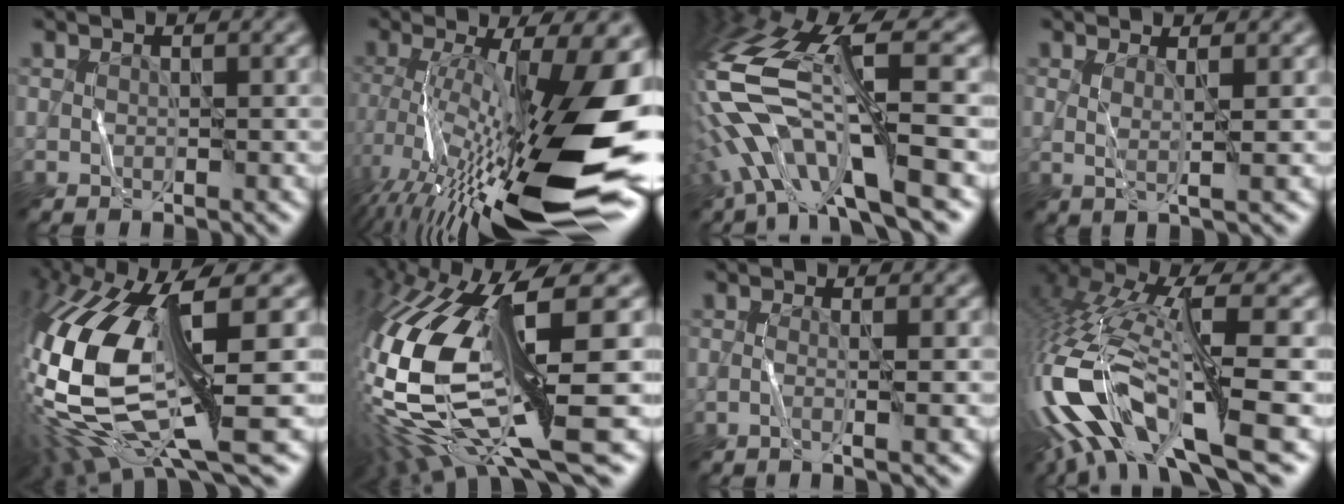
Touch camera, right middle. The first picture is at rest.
{"total": 17.1, "force": [-4.4, 4.3, 15.9], "torque": [-0.281, 0.007, -0.073]}
{"total": 12.7, "force": [-2.8, 3.8, 11.8], "torque": [-0.253, 0.010, -0.042]}
{"total": 1.5, "force": [0.1, 0.1, 1.5], "torque": [-0.034, -0.002, 0.006]}
{"total": 14.7, "force": [-0.4, 5.2, 13.8], "torque": [-0.321, -0.009, 0.013]}
{"total": 16.1, "force": [-0.8, 4.3, 15.5], "torque": [-0.341, -0.013, 0.012]}
{"total": 1.5, "force": [-0.4, 0.3, 1.4], "torque": [-0.020, 0.004, -0.018]}
{"total": 13.7, "force": [-4.5, 4.5, 12.2], "torque": [-0.270, 0.015, -0.063]}